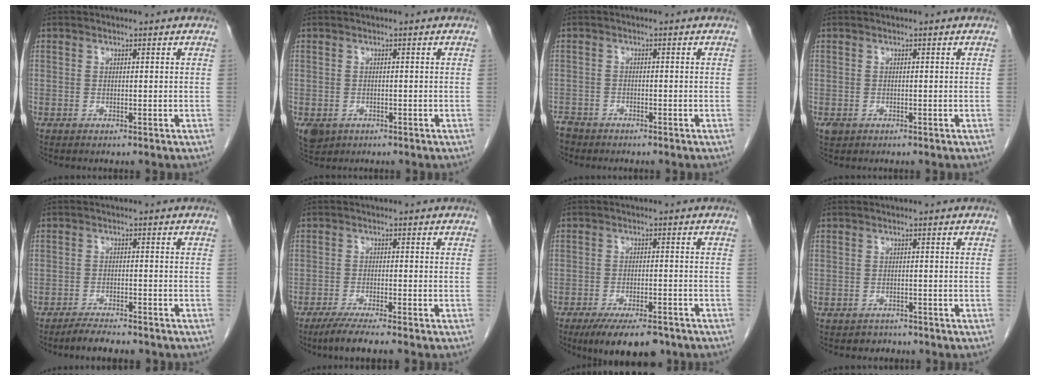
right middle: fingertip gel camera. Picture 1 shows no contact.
{"total": 3.5, "force": [-1.8, 2.8, 1.3], "torque": [-0.024, -0.003, -0.022]}
{"total": 2.6, "force": [-2.4, 1.2, 0.0], "torque": [-0.002, -0.001, -0.044]}
{"total": 1.2, "force": [-0.5, 1.0, 0.5], "torque": [-0.011, 0.002, -0.003]}
{"total": 5.5, "force": [-4.9, 1.0, 2.4], "torque": [-0.035, -0.009, -0.075]}
{"total": 5.9, "force": [-4.6, -0.4, 3.6], "torque": [-0.055, -0.016, -0.078]}
{"total": 10.1, "force": [-7.7, 3.1, 5.8], "torque": [-0.084, -0.010, -0.116]}
{"total": 1.8, "force": [-1.5, 1.0, -0.3], "torque": [-0.005, 0.002, -0.024]}